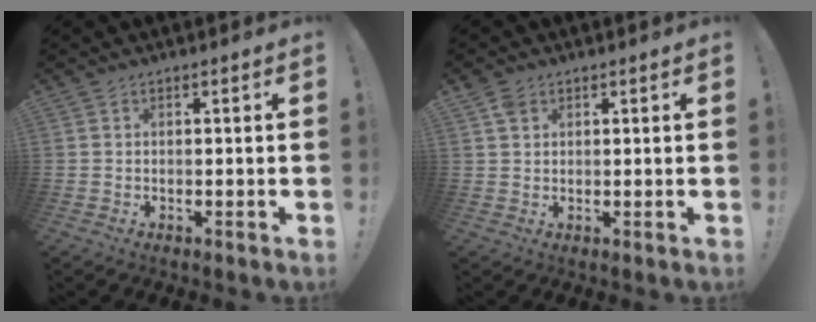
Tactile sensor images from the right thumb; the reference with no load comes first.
{"total": 3.1, "force": [1.8, 2.2, 1.3], "torque": [-0.018, 0.000, 0.034]}